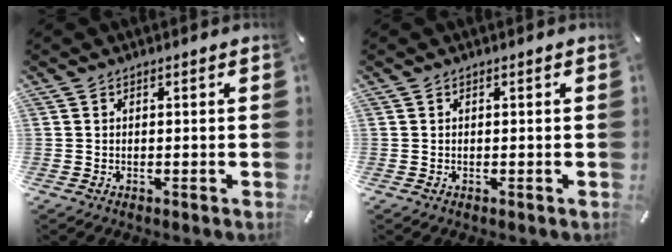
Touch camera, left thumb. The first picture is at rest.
{"total": 0.0}